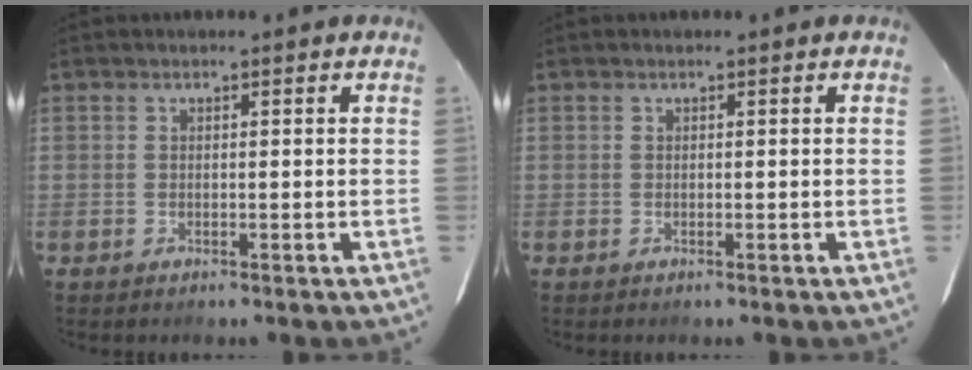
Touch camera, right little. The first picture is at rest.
{"total": 0.0}